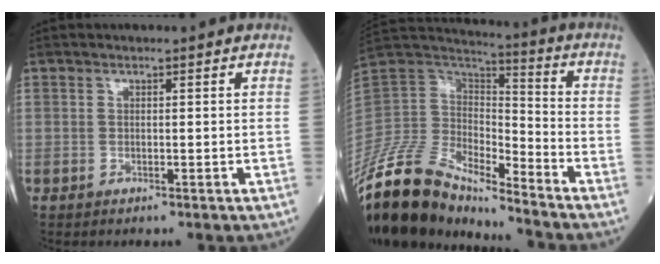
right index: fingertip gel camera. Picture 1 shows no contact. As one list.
[{"total": 17.9, "force": [-15.4, 5.2, 7.5], "torque": [-0.153, 0.035, -0.294]}]